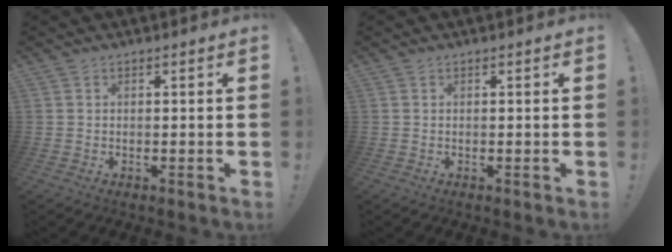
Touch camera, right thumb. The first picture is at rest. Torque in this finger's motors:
{"motor_torque": [-0.05, 0.06, -0.27, 0.27, 0.00]}